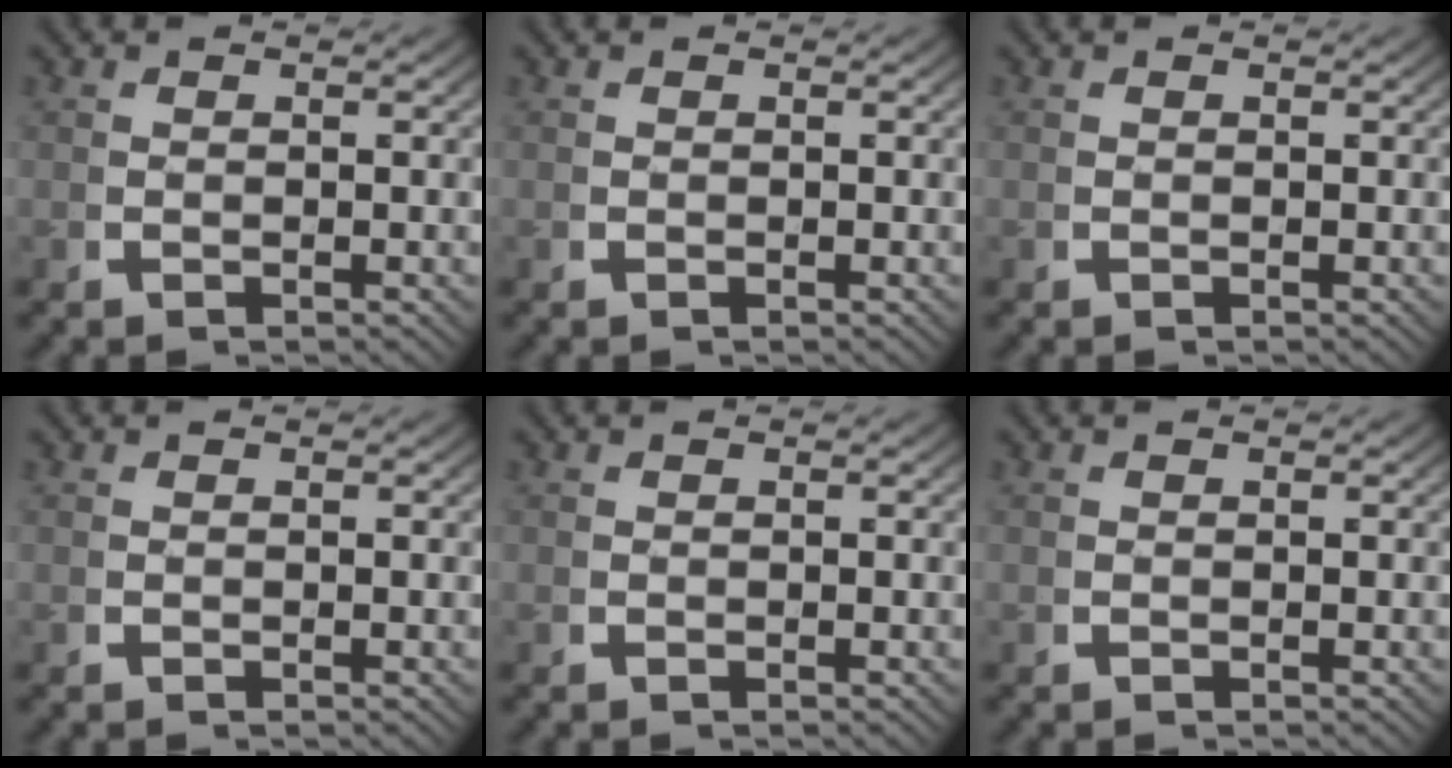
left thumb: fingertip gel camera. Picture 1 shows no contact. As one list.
[{"total": 0.0}, {"total": 0.0}, {"total": 0.0}, {"total": 0.0}, {"total": 0.0}]